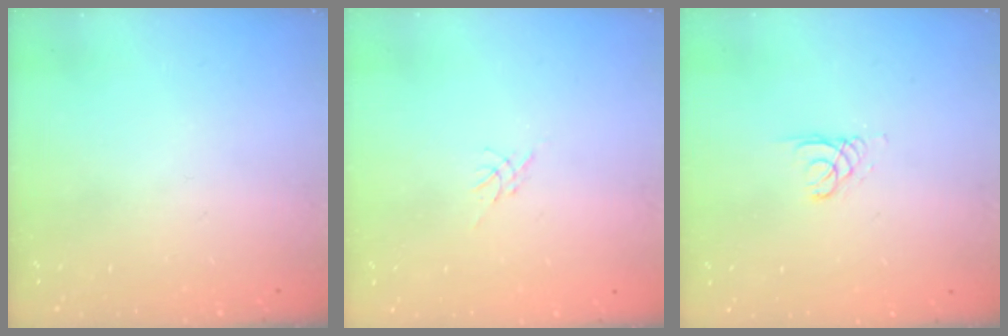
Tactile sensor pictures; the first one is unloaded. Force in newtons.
{"total": 0.0}
{"total": 1.3, "press": 1.3, "slide": 0.1}